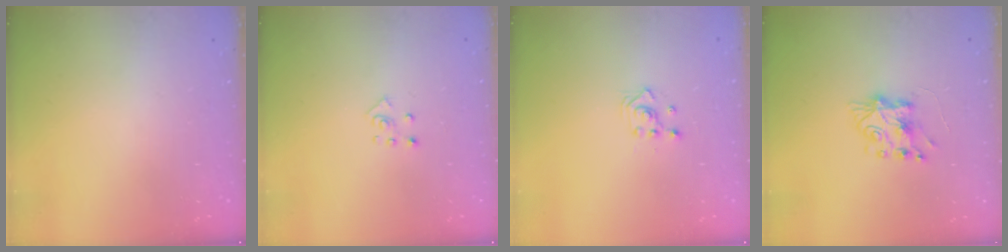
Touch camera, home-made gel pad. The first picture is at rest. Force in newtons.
{"total": 3.4, "press": 3.4, "slide": 0.3}
{"total": 2.3, "press": 2.3, "slide": 0.3}
{"total": 7.9, "press": 7.8, "slide": 1.0}